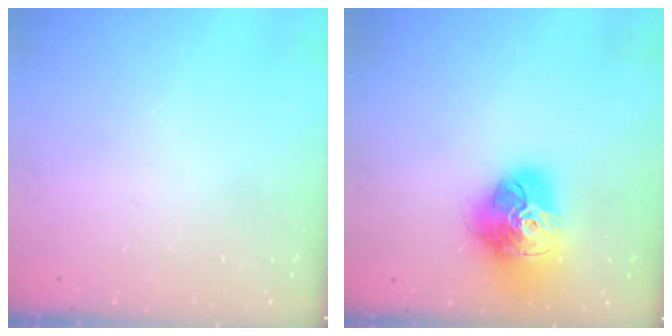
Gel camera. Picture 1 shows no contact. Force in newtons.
{"total": 18.8, "press": 18.6, "slide": 2.1}